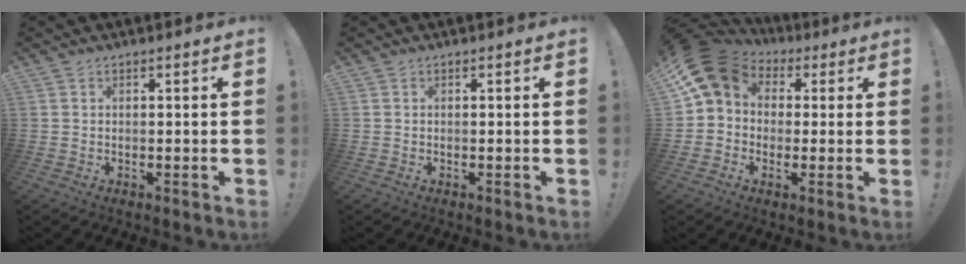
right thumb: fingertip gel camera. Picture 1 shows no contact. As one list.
[{"total": 0.0}, {"total": 11.1, "force": [4.0, 8.8, 5.6], "torque": [-0.082, -0.013, 0.083]}]